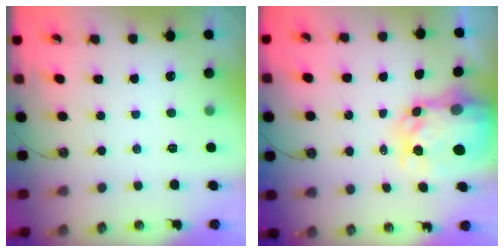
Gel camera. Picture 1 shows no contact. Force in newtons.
{"total": 7.7, "press": 7.7, "slide": 0.7}